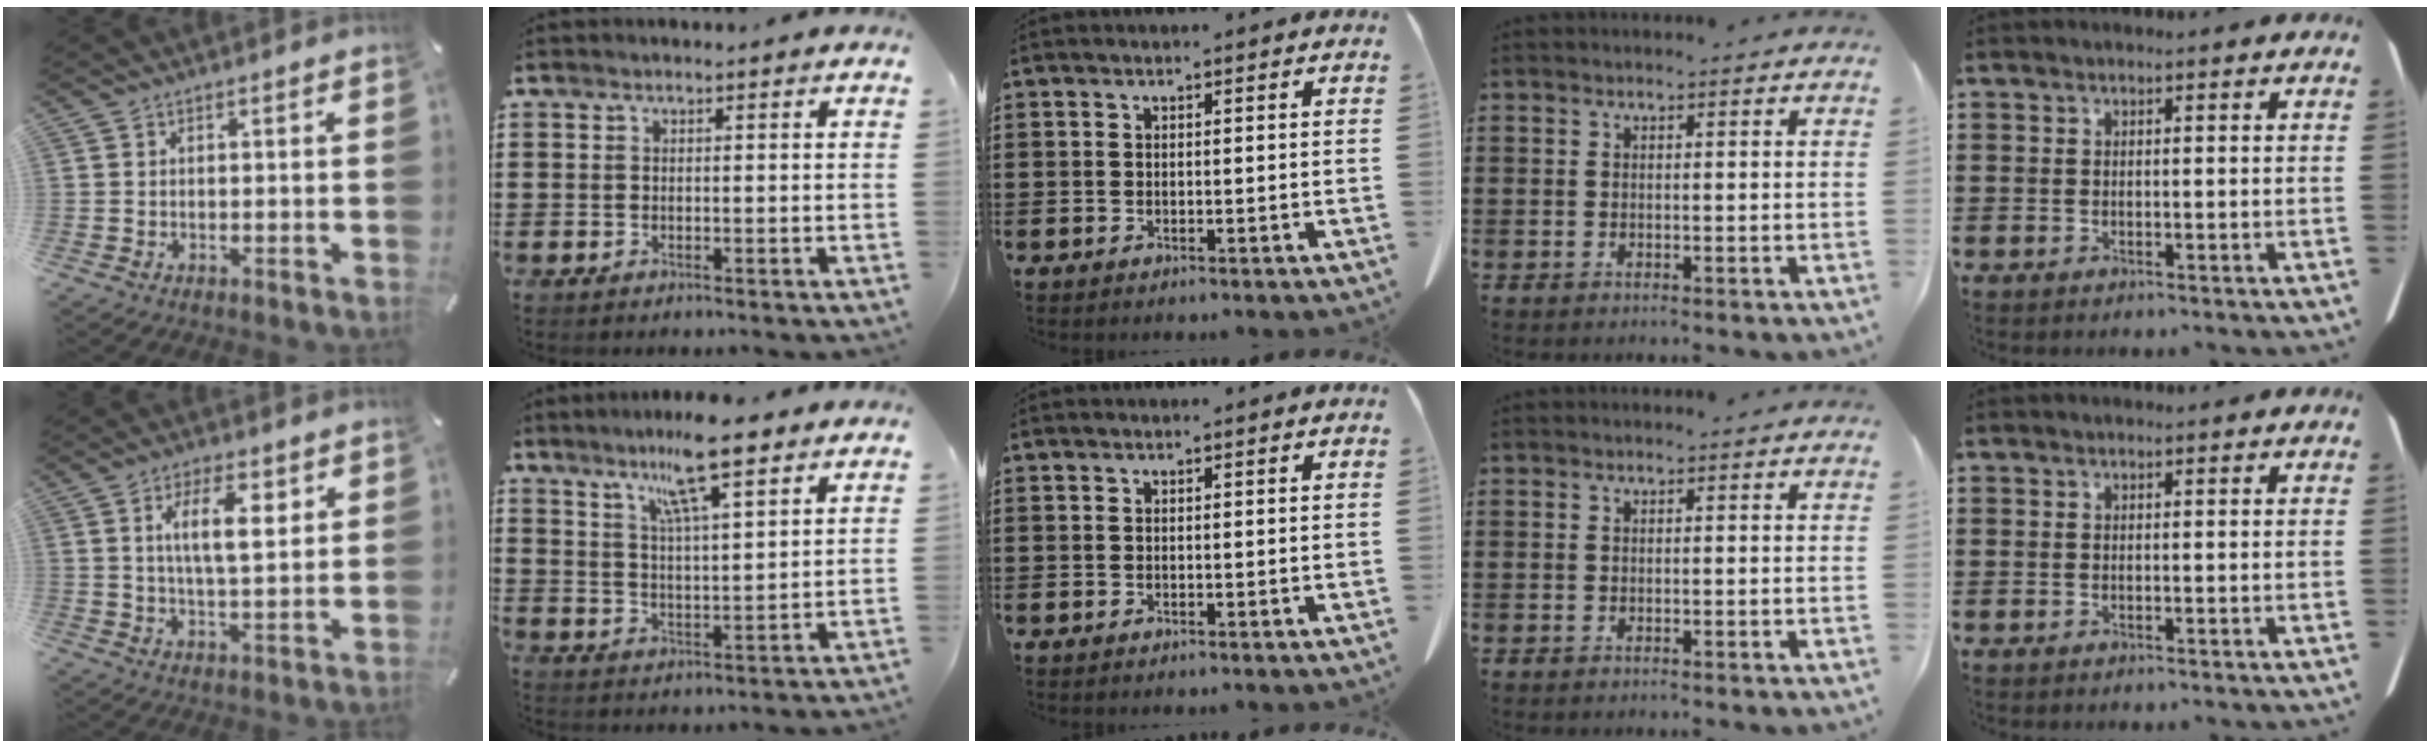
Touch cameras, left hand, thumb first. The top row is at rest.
{"thumb": {"total": 9.7, "force": [3.7, 3.6, 8.2], "torque": [-0.137, -0.005, 0.057]}, "index": {"total": 9.8, "force": [7.0, 1.2, 6.7], "torque": [-0.130, -0.014, 0.118]}}